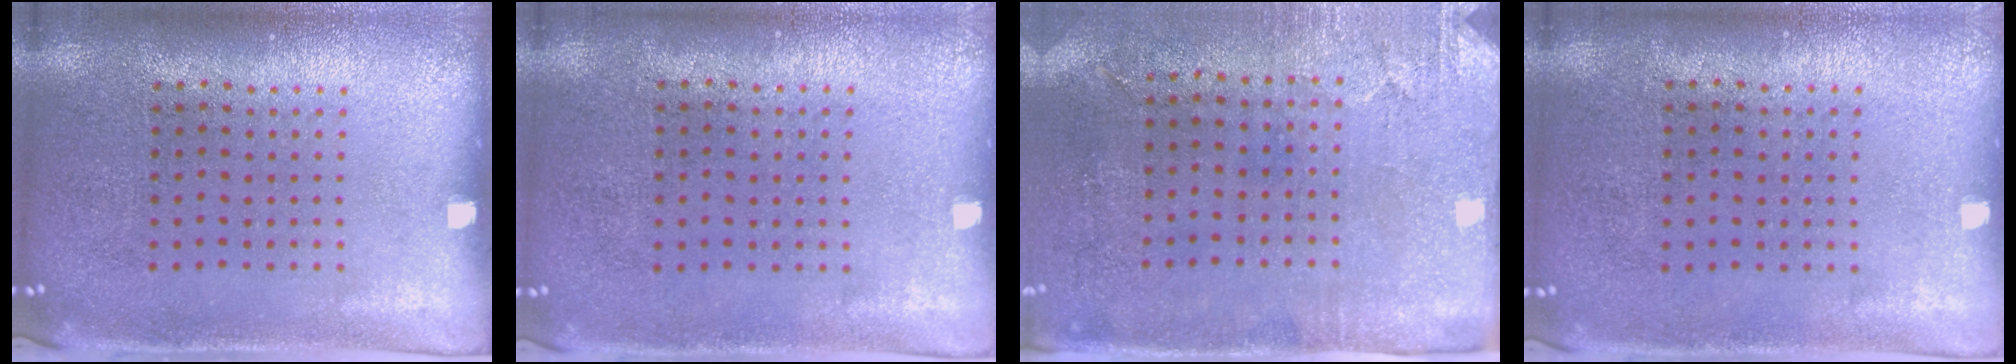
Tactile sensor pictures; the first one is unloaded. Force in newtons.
{"total": 0.0}
{"total": 2.8, "press": 2.3, "slide": 1.7}
{"total": 0.0}